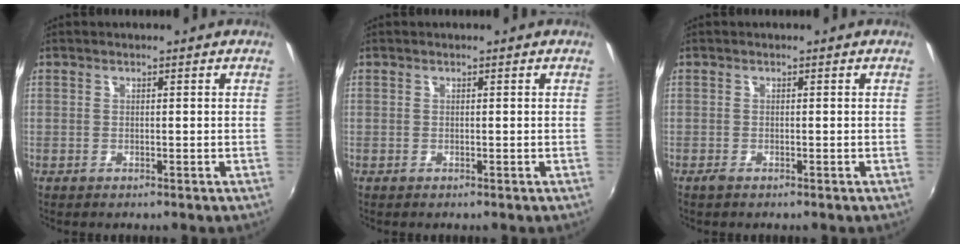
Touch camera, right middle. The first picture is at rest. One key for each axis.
{"total": 0.0}
{"total": 0.7, "fx": -0.6, "fy": 0.2, "fz": 0.4, "tx": -0.007, "ty": -0.003, "tz": -0.013}